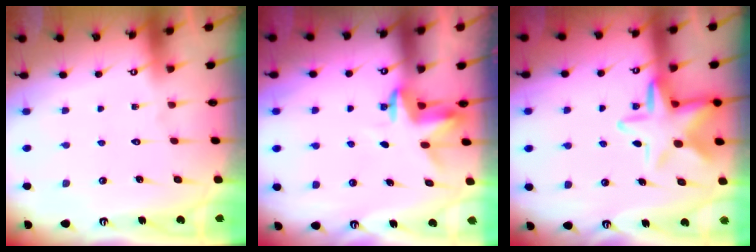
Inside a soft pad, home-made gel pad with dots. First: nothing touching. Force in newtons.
{"total": 3.3, "press": 3.3, "slide": 0.2}
{"total": 11.9, "press": 11.7, "slide": 2.2}